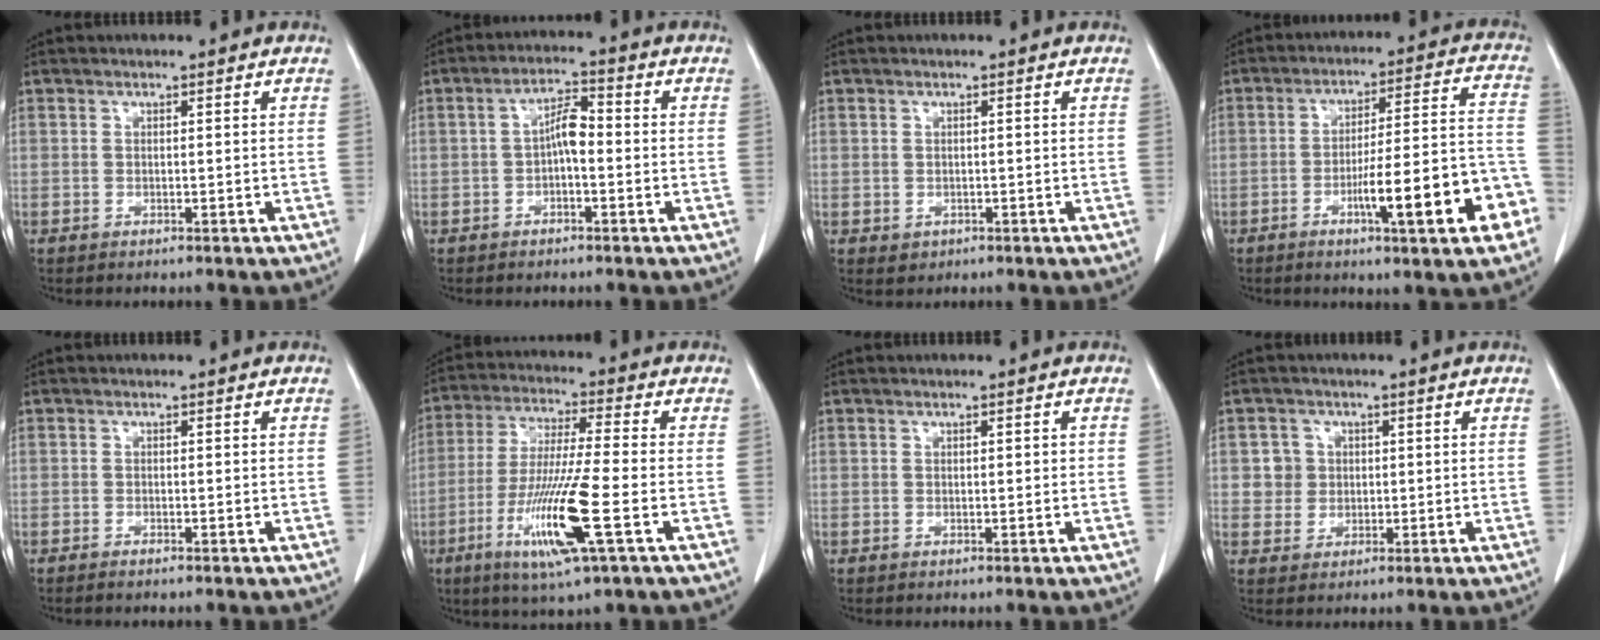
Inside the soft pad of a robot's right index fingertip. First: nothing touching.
{"total": 4.3, "force": [-0.6, 1.4, 4.0], "torque": [-0.074, 0.016, -0.012]}
{"total": 1.5, "force": [-0.3, 1.4, 0.3], "torque": [-0.004, 0.002, 0.004]}
{"total": 16.0, "force": [-6.5, 1.7, 14.5], "torque": [-0.182, 0.020, -0.088]}
{"total": 0.8, "force": [-0.7, 0.0, 0.4], "torque": [-0.010, -0.001, -0.011]}
{"total": 14.0, "force": [-5.0, 0.0, 13.1], "torque": [-0.263, -0.027, -0.095]}
{"total": 0.7, "force": [0.1, 0.3, 0.7], "torque": [-0.008, 0.002, 0.003]}
{"total": 3.5, "force": [0.6, 3.4, 0.3], "torque": [0.004, 0.009, 0.012]}